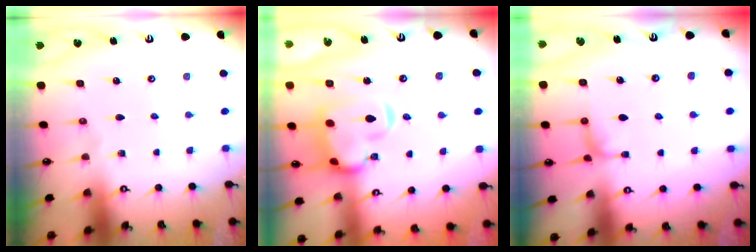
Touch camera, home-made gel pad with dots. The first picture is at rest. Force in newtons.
{"total": 8.3, "press": 8.1, "slide": 1.8}
{"total": 1.7, "press": 1.7, "slide": 0.4}